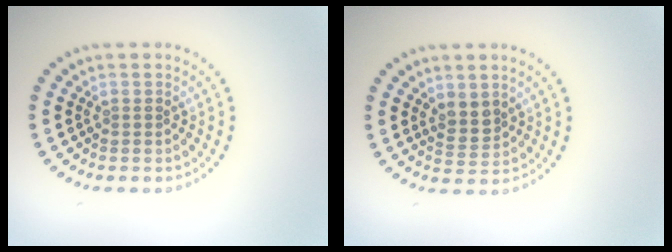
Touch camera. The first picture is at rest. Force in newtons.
{"total": 2.1, "press": 1.9, "slide": 0.9}